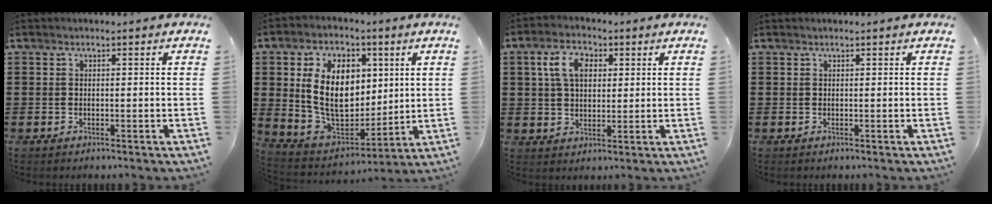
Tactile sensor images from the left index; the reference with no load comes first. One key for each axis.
{"total": 13.3, "fx": 3.5, "fy": 9.0, "fz": 9.2, "tx": -0.205, "ty": 0.003, "tz": 0.062}
{"total": 6.4, "fx": 2.2, "fy": 4.0, "fz": 4.5, "tx": -0.096, "ty": 0.015, "tz": 0.035}
{"total": 0.0}